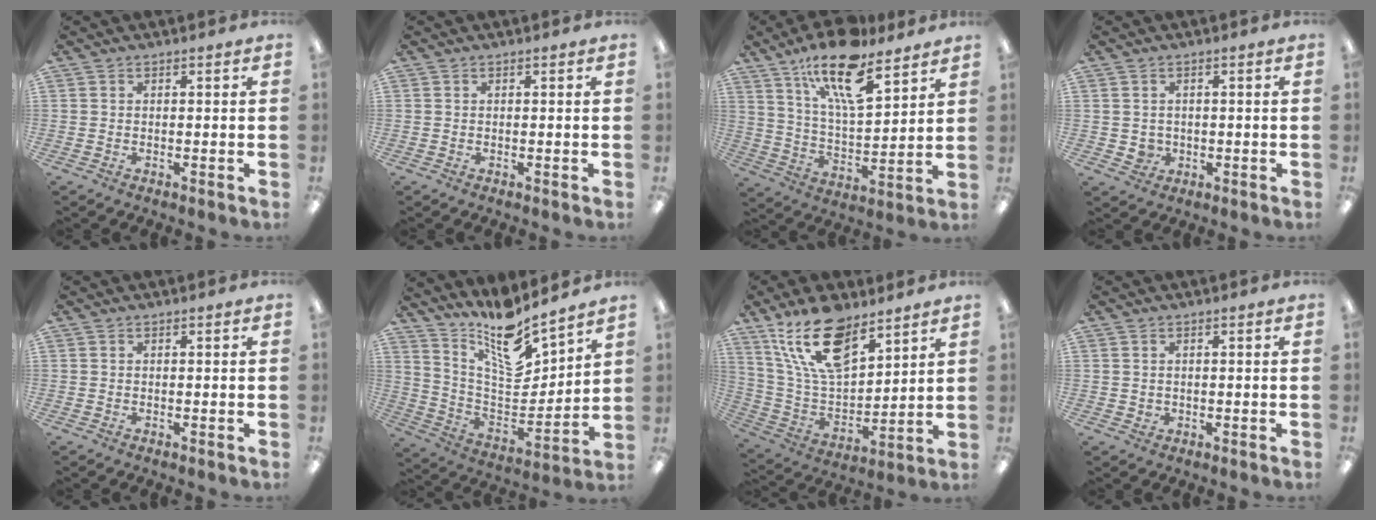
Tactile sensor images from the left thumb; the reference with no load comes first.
{"total": 0.0}
{"total": 18.9, "force": [12.6, 6.8, 12.4], "torque": [-0.205, -0.066, 0.212]}
{"total": 2.6, "force": [0.3, 2.4, 0.9], "torque": [-0.019, 0.003, 0.006]}
{"total": 0.0}
{"total": 15.0, "force": [12.3, 4.1, 7.5], "torque": [-0.141, -0.106, 0.215]}
{"total": 19.1, "force": [12.7, 8.8, 11.2], "torque": [-0.216, -0.056, 0.229]}
{"total": 1.2, "force": [0.7, 0.9, 0.3], "torque": [-0.008, 0.004, 0.011]}